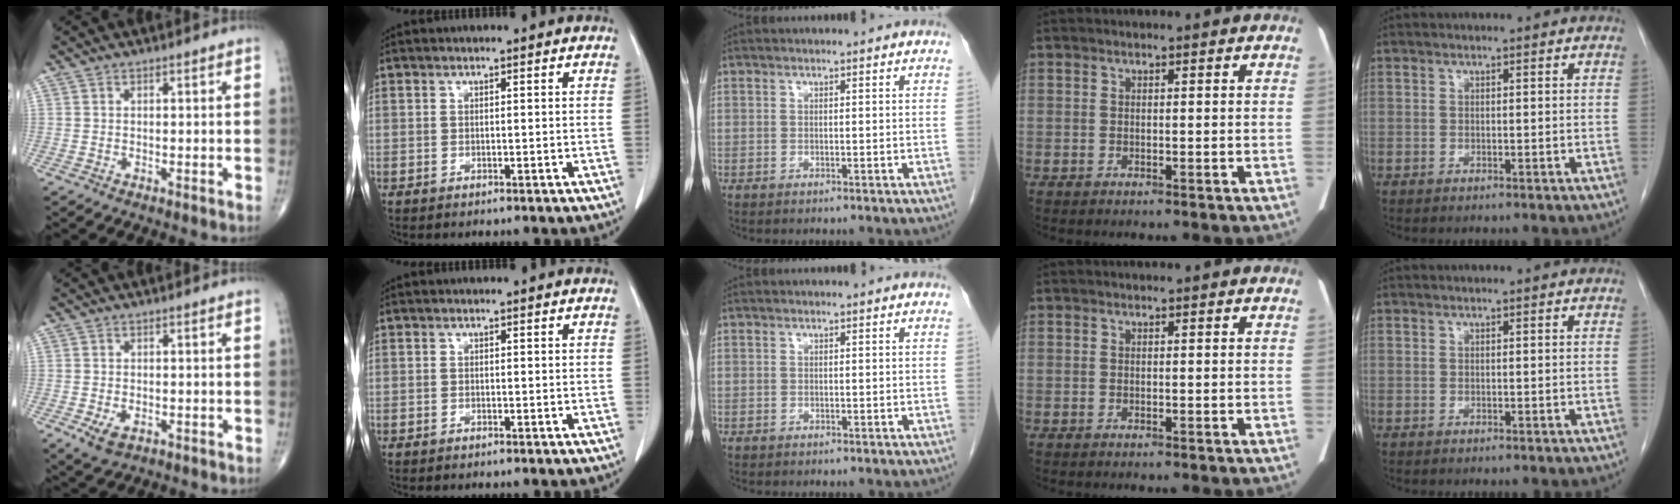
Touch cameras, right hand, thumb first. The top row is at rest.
{"thumb": {"total": 3.7, "force": [-1.4, 2.3, 2.6], "torque": [-0.047, -0.002, -0.017]}}